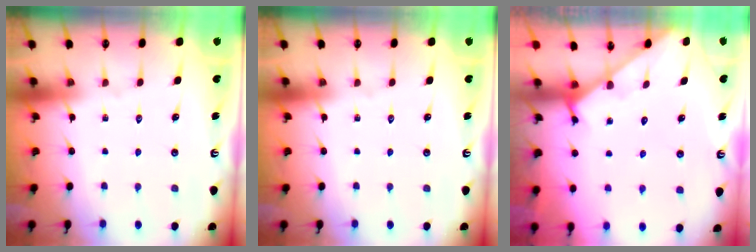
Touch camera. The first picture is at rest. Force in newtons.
{"total": 0.0}
{"total": 1.2, "press": 1.2, "slide": 0.1}